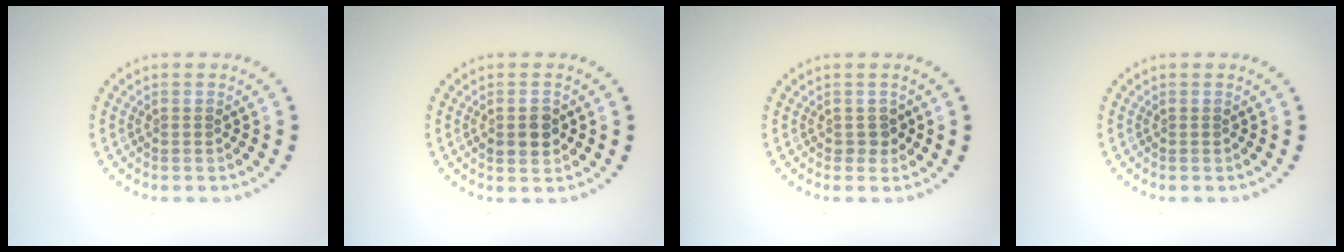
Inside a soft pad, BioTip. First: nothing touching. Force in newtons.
{"total": 2.6, "press": 2.6, "slide": 0.2}
{"total": 1.1, "press": 1.0, "slide": 0.4}
{"total": 0.0}